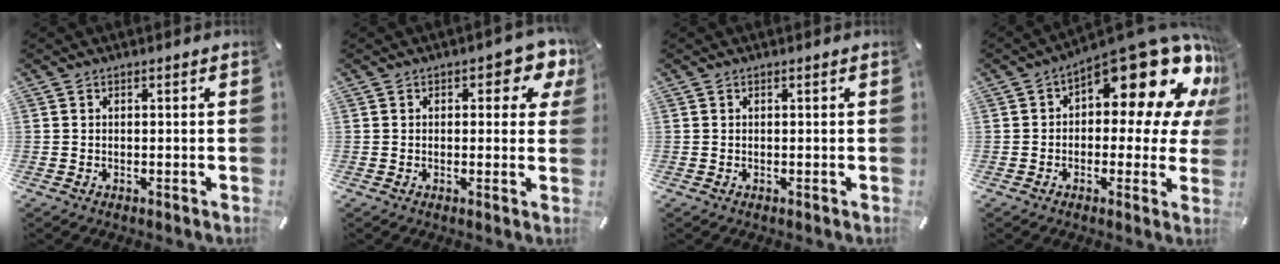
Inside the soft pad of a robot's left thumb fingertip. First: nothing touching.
{"total": 5.3, "force": [2.2, 2.8, 4.0], "torque": [-0.046, -0.004, 0.029]}
{"total": 0.0}
{"total": 20.5, "force": [11.4, 8.8, 14.5], "torque": [-0.189, -0.091, 0.189]}